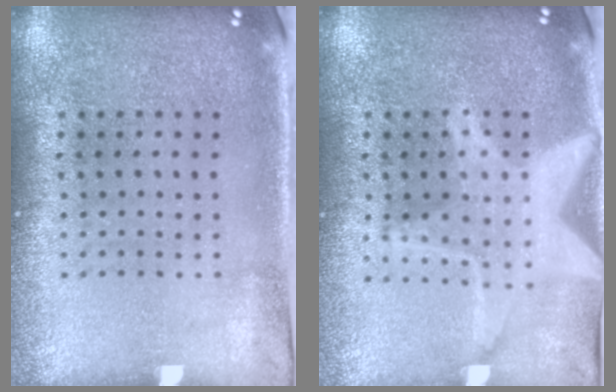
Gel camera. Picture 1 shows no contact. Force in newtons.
{"total": 3.0, "press": 3.0, "slide": 0.3}